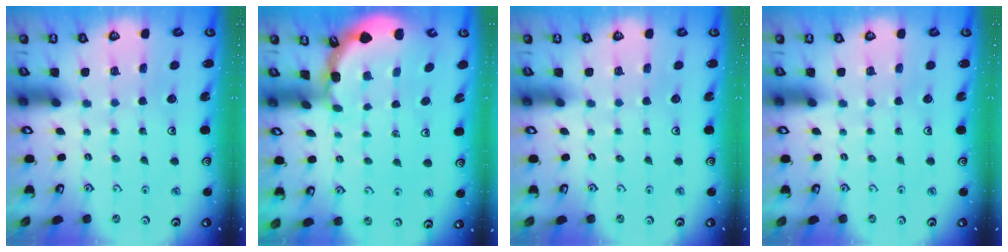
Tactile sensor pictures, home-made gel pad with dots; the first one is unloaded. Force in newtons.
{"total": 1.7, "press": 1.6, "slide": 0.1}
{"total": 0.0}
{"total": 0.0}